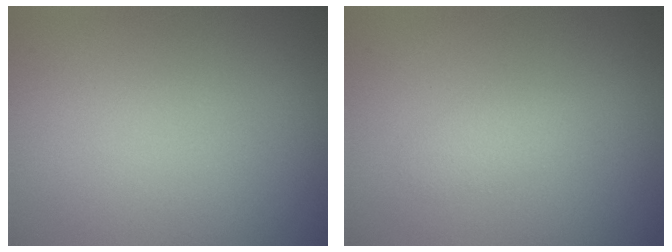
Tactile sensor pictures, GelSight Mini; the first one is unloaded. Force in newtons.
{"total": 1.2, "press": 1.2, "slide": 0.0}